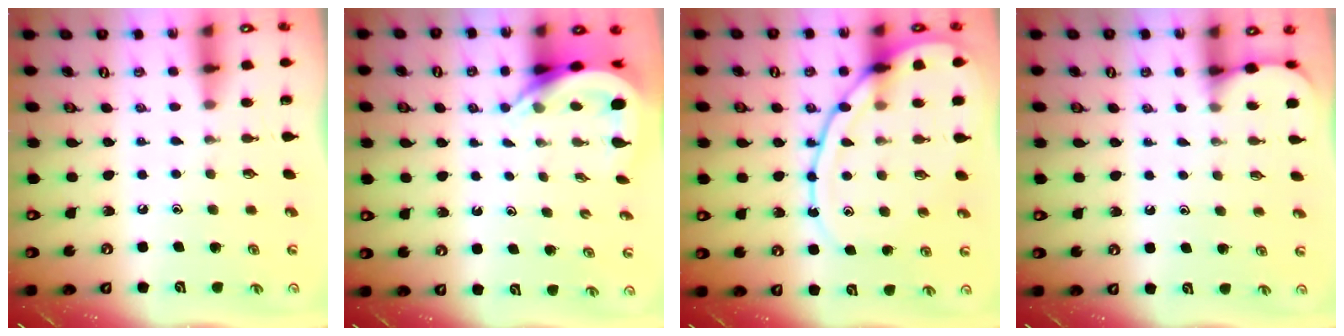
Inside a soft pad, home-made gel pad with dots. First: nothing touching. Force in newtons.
{"total": 5.8, "press": 5.7, "slide": 0.7}
{"total": 14.1, "press": 14.1, "slide": 1.1}
{"total": 2.4, "press": 2.4, "slide": 0.2}